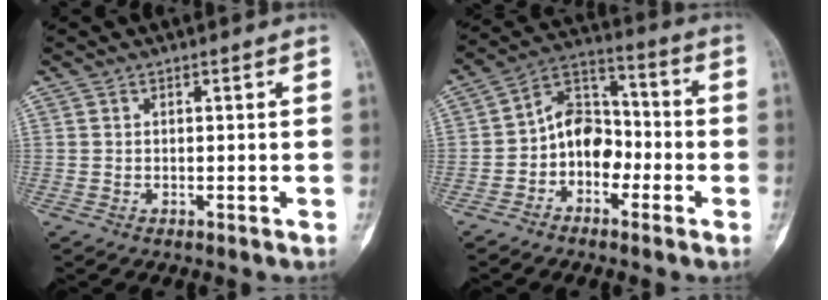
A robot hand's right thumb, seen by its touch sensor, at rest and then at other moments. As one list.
[{"total": 9.7, "force": [-2.8, 7.1, 5.9], "torque": [-0.063, 0.047, -0.064]}]